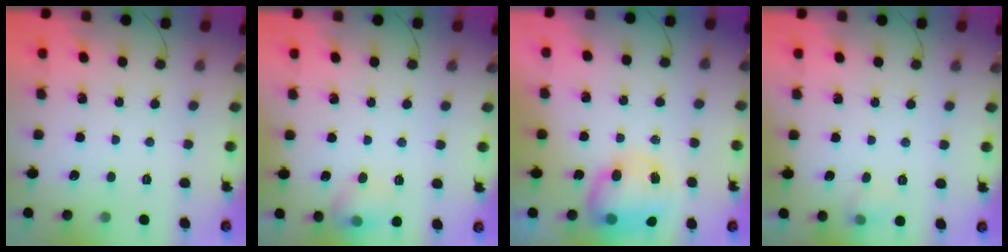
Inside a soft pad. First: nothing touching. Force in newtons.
{"total": 8.8, "press": 8.7, "slide": 1.4}
{"total": 9.9, "press": 9.5, "slide": 2.7}
{"total": 5.4, "press": 5.4, "slide": 1.0}